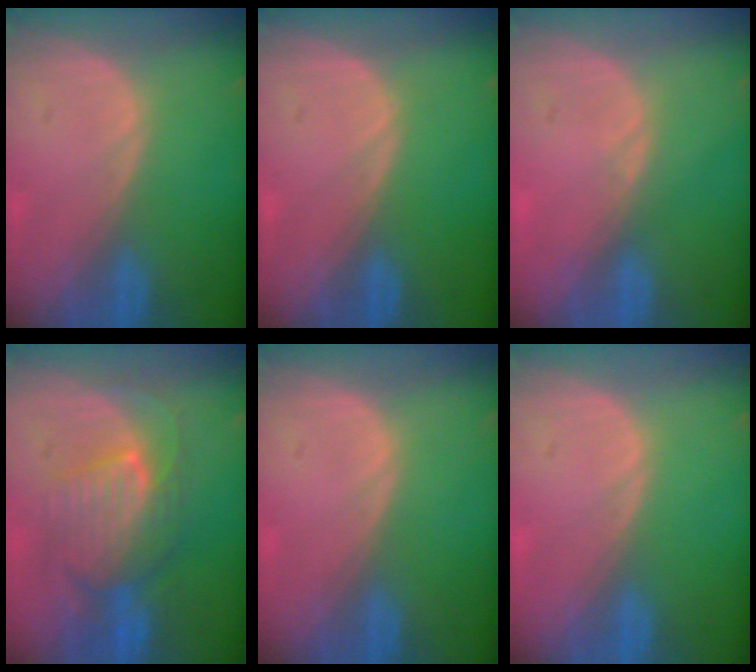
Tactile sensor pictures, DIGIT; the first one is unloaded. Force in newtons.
{"total": 0.0}
{"total": 0.5, "press": 0.5, "slide": 0.2}
{"total": 8.9, "press": 8.6, "slide": 2.1}
{"total": 0.0}
{"total": 0.0}